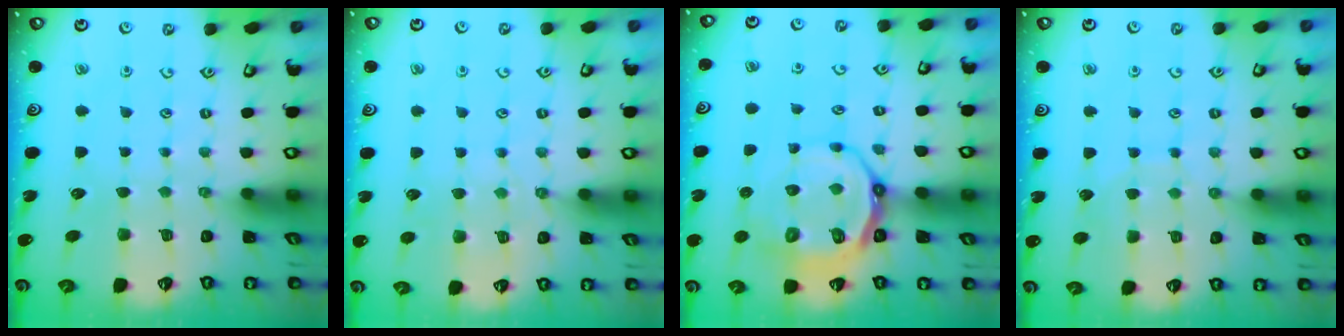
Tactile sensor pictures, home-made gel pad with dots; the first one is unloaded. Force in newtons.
{"total": 4.8, "press": 4.7, "slide": 0.7}
{"total": 12.7, "press": 12.3, "slide": 3.3}
{"total": 4.0, "press": 4.0, "slide": 0.4}